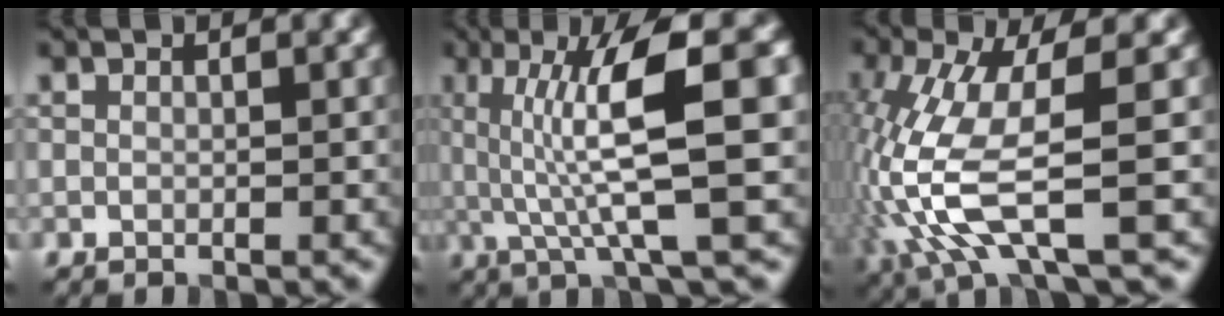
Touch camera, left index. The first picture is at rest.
{"total": 8.8, "force": [0.9, 1.7, 8.5], "torque": [-0.138, 0.004, 0.019]}
{"total": 8.5, "force": [-2.1, 2.2, 8.0], "torque": [-0.195, -0.006, -0.040]}